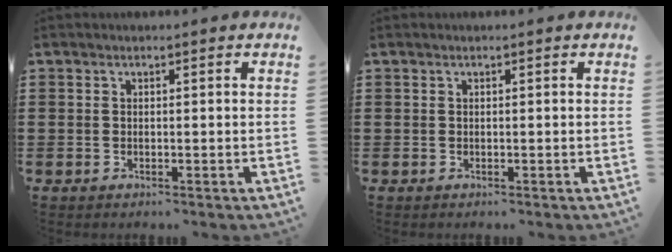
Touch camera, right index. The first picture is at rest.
{"total": 0.0}